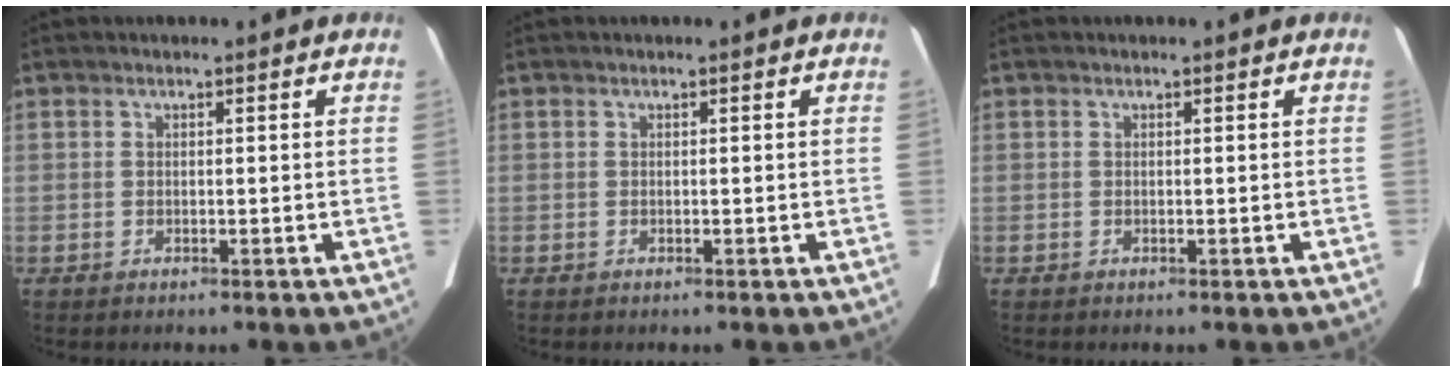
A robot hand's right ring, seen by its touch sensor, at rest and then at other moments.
{"total": 0.0}
{"total": 0.0}